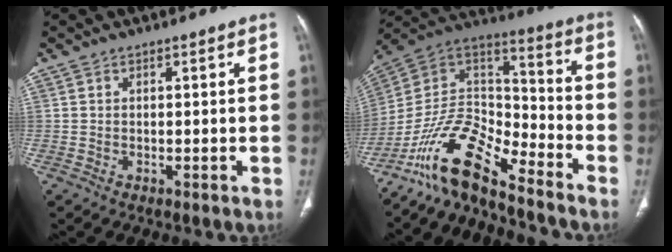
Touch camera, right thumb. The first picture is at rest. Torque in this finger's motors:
{"motor_torque": [0.46, 0.21, 1.43, -1.33, 0.15]}